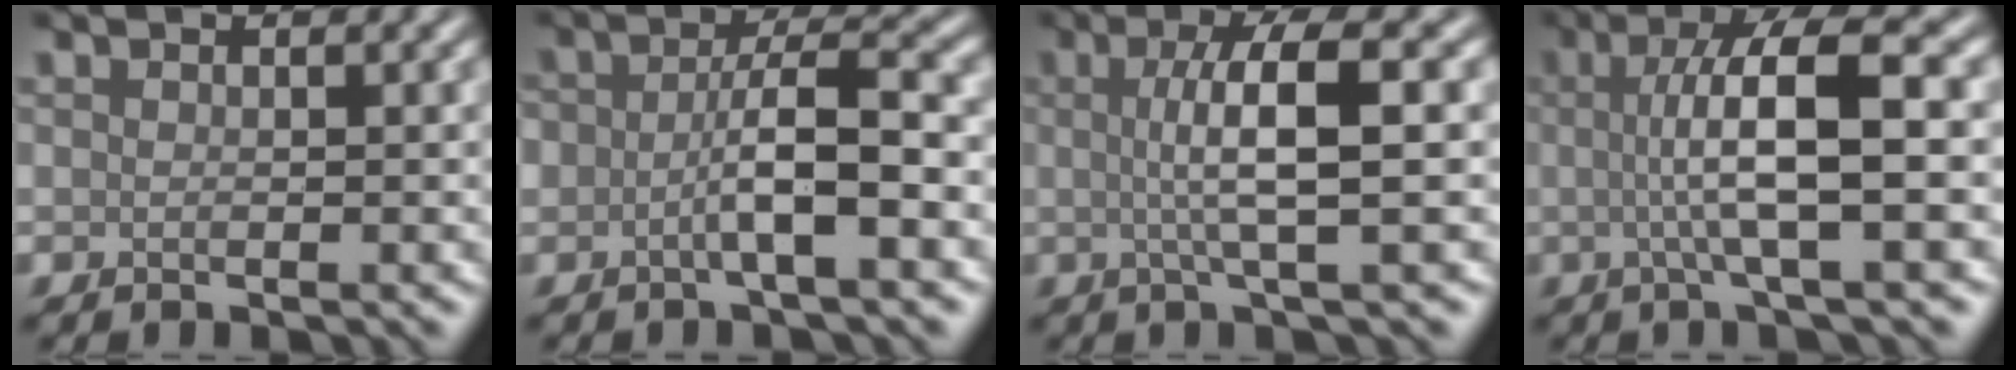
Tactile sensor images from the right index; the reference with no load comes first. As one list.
[{"total": 4.2, "force": [-1.4, 1.2, 3.8], "torque": [-0.067, 0.012, -0.031]}, {"total": 5.6, "force": [0.3, 1.1, 5.5], "torque": [-0.091, 0.007, 0.003]}, {"total": 7.3, "force": [0.3, 1.4, 7.1], "torque": [-0.118, 0.011, 0.002]}]